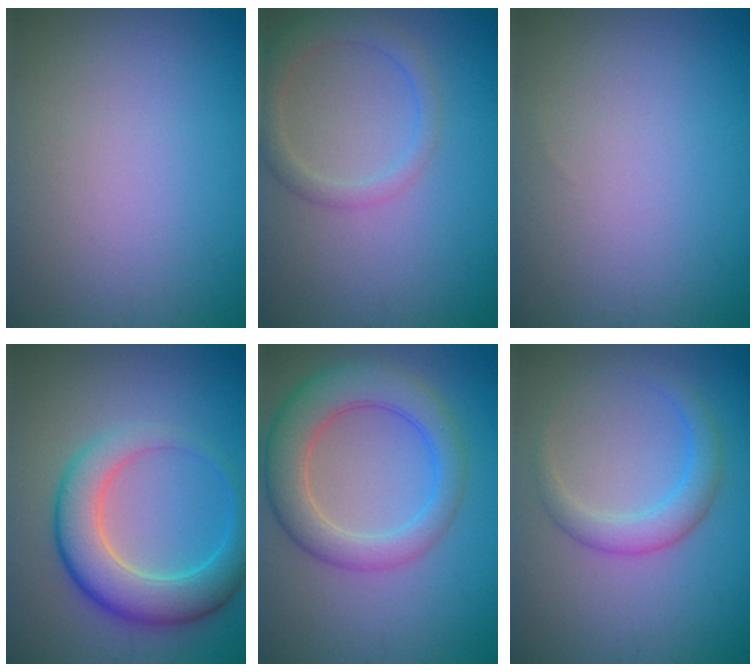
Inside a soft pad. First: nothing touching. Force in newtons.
{"total": 2.7, "press": 2.7, "slide": 0.1}
{"total": 0.0}
{"total": 6.1, "press": 6.1, "slide": 0.3}
{"total": 5.7, "press": 5.7, "slide": 0.4}
{"total": 2.7, "press": 2.7, "slide": 0.1}